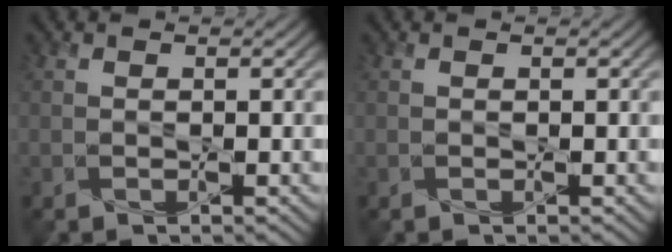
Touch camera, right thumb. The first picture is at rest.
{"total": 0.0}